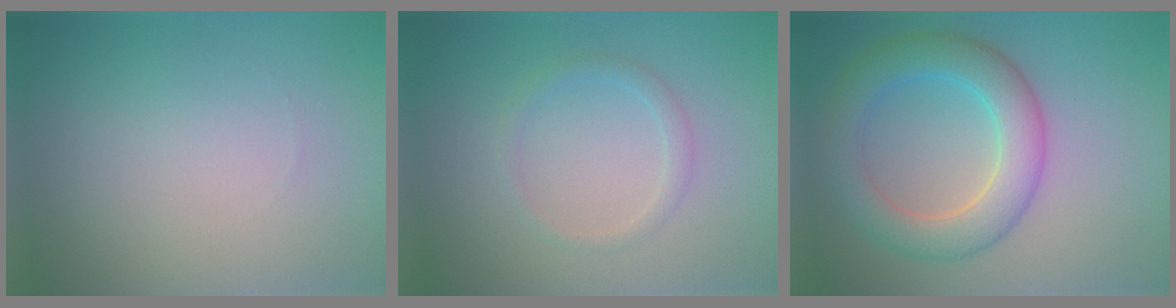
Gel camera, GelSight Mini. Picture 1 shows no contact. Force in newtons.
{"total": 1.4, "press": 1.4, "slide": 0.1}
{"total": 5.9, "press": 5.9, "slide": 0.4}